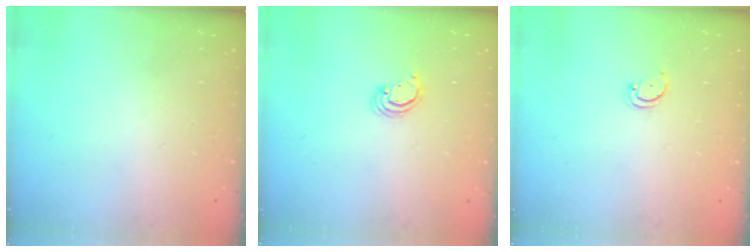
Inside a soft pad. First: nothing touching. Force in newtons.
{"total": 2.3, "press": 2.3, "slide": 0.3}
{"total": 2.3, "press": 2.3, "slide": 0.2}